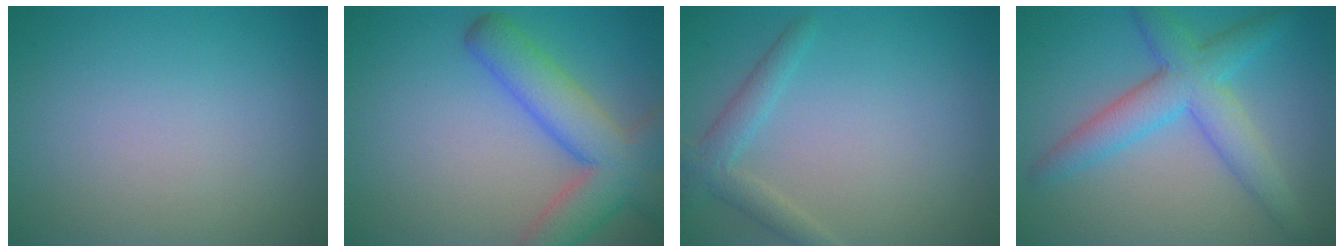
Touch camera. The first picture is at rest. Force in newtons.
{"total": 7.3, "press": 7.3, "slide": 0.4}
{"total": 2.4, "press": 2.4, "slide": 0.1}
{"total": 5.6, "press": 5.6, "slide": 0.1}